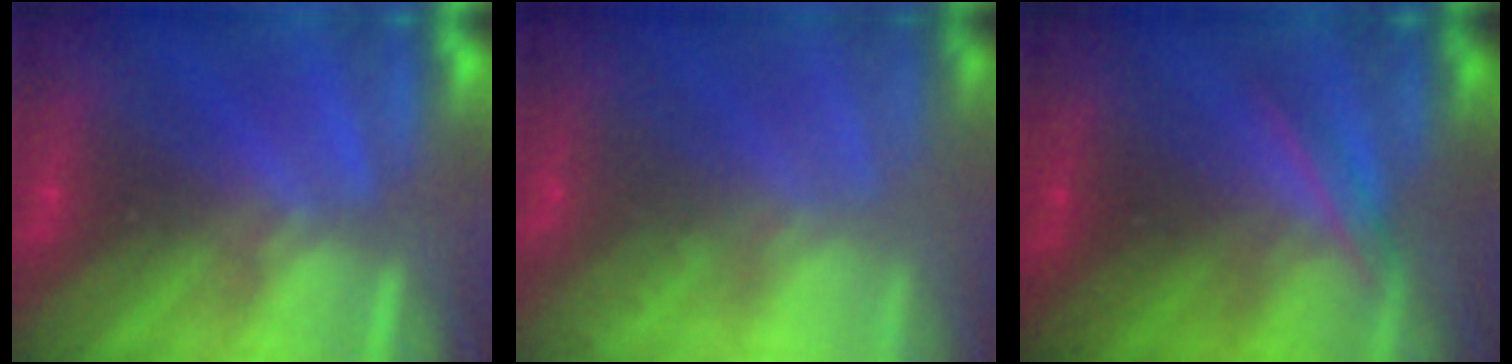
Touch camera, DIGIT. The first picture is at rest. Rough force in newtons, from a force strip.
{"total": 7.1}
{"total": 1.9}